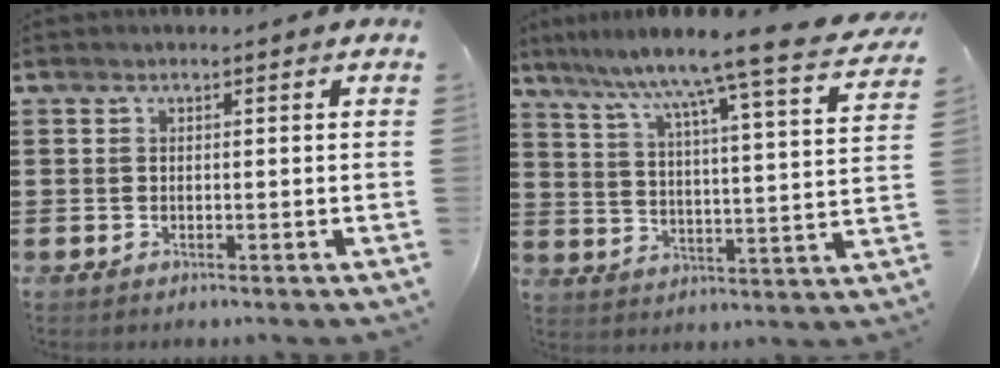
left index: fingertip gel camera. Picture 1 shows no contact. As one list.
[{"total": 8.0, "force": [7.1, -1.3, 3.6], "torque": [-0.093, -0.063, 0.106]}]